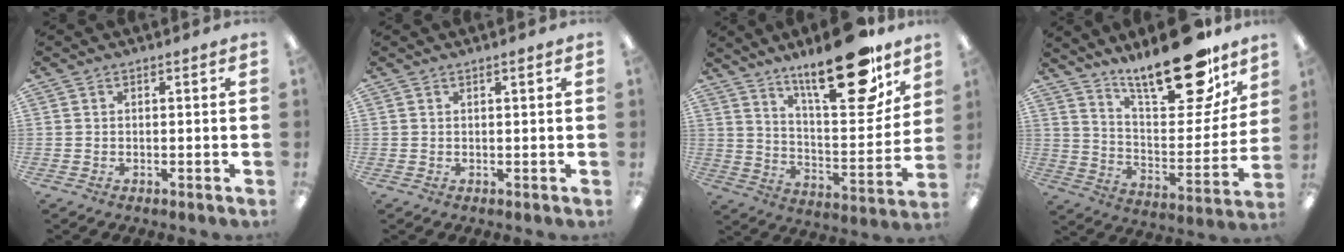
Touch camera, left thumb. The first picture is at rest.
{"total": 0.7, "force": [0.5, 0.0, 0.5], "torque": [-0.012, 0.000, 0.009]}
{"total": 23.2, "force": [16.9, 6.8, 14.5], "torque": [-0.200, -0.117, 0.271]}
{"total": 23.9, "force": [17.9, 7.8, 13.7], "torque": [-0.199, -0.117, 0.296]}